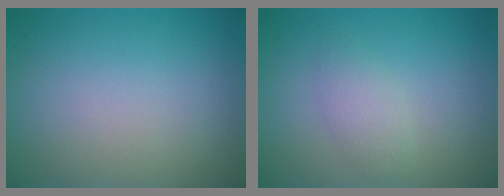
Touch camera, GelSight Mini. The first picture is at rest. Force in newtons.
{"total": 1.9, "press": 1.9, "slide": 0.1}